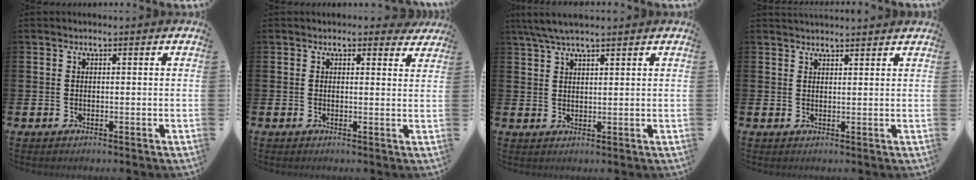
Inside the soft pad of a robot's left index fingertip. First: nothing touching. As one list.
[{"total": 1.7, "force": [1.5, 0.8, 0.3], "torque": [-0.002, -0.004, 0.025]}, {"total": 4.2, "force": [3.5, 0.7, 2.2], "torque": [-0.058, 0.000, 0.065]}, {"total": 2.0, "force": [2.0, 0.2, 0.0], "torque": [0.007, -0.010, 0.035]}]